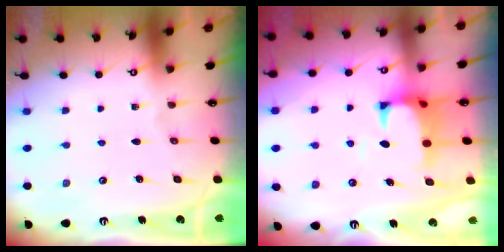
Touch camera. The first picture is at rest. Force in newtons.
{"total": 1.7, "press": 1.3, "slide": 1.1}